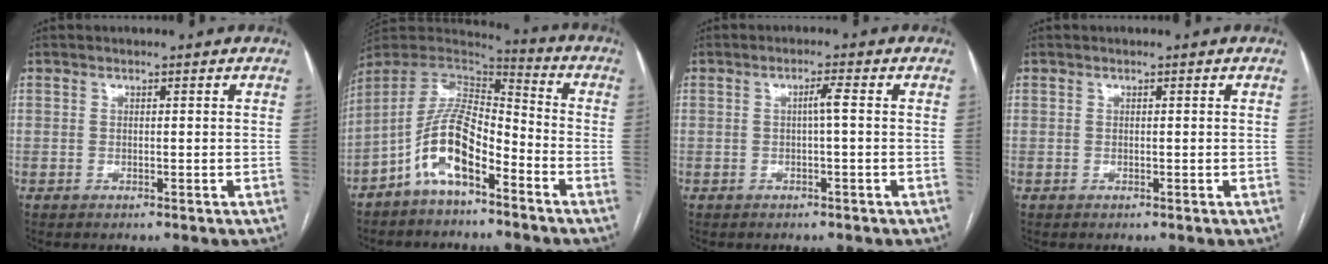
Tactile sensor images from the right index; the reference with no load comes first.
{"total": 11.6, "force": [-6.2, 4.0, 9.0], "torque": [-0.179, 0.023, -0.115]}
{"total": 1.9, "force": [0.0, -0.2, 1.9], "torque": [-0.031, 0.003, 0.001]}
{"total": 0.0}